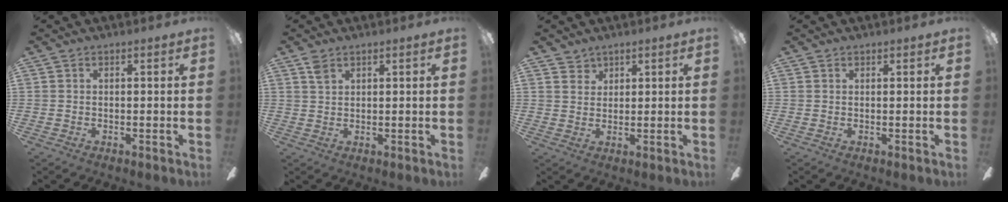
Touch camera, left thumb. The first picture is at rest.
{"total": 2.2, "force": [1.6, 1.1, 1.0], "torque": [-0.024, -0.001, 0.030]}
{"total": 2.8, "force": [2.1, 1.9, 0.1], "torque": [0.008, -0.005, 0.037]}
{"total": 0.6, "force": [0.5, 0.3, -0.1], "torque": [0.002, 0.001, 0.010]}